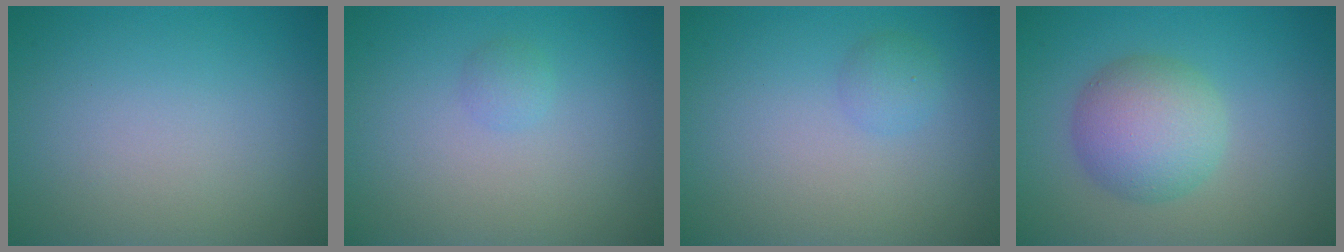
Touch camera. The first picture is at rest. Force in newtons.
{"total": 0.8, "press": 0.8, "slide": 0.1}
{"total": 1.2, "press": 1.2, "slide": 0.1}
{"total": 5.2, "press": 5.2, "slide": 0.0}